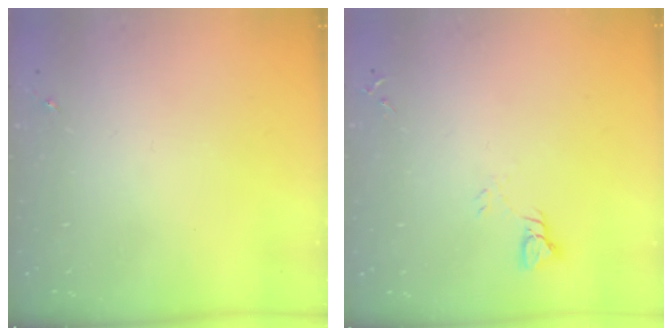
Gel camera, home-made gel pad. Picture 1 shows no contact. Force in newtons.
{"total": 3.5, "press": 3.5, "slide": 0.2}